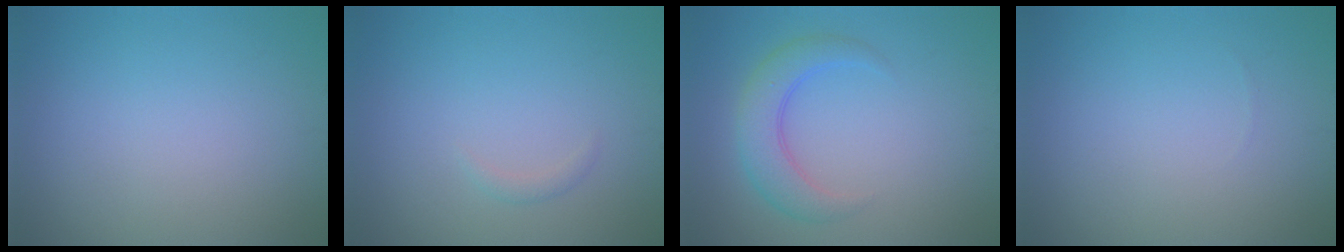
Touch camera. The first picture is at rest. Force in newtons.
{"total": 0.7, "press": 0.7, "slide": 0.0}
{"total": 3.6, "press": 3.6, "slide": 0.1}
{"total": 0.0}